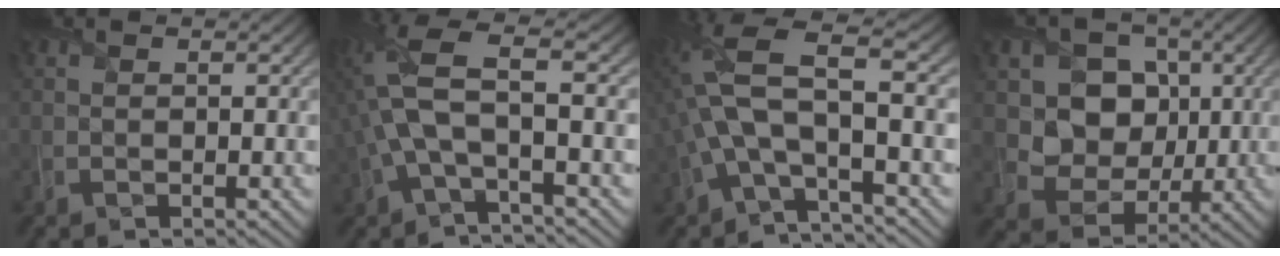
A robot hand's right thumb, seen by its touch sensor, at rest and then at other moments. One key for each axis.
{"total": 7.7, "fx": -0.8, "fy": 2.5, "fz": 7.3, "tx": -0.168, "ty": 0.016, "tz": -0.032}
{"total": 10.5, "fx": -1.6, "fy": 3.6, "fz": 9.7, "tx": -0.217, "ty": 0.006, "tz": -0.050}
{"total": 9.2, "fx": 1.7, "fy": 7.8, "fz": 4.6, "tx": -0.109, "ty": -0.001, "tz": 0.028}